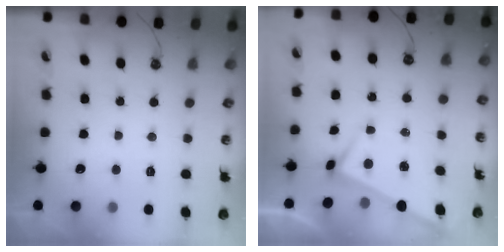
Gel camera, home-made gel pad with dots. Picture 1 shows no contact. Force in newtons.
{"total": 2.5, "press": 2.5, "slide": 0.3}